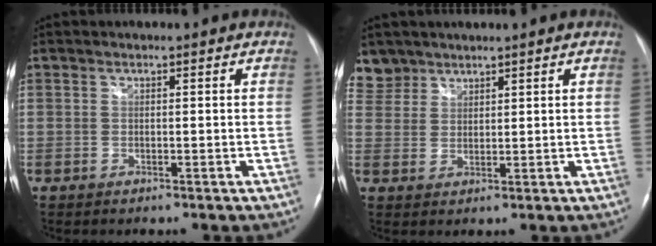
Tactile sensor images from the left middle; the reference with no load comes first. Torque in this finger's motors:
{"motor_torque": [0.40, -0.40, 0.06, 0.01]}